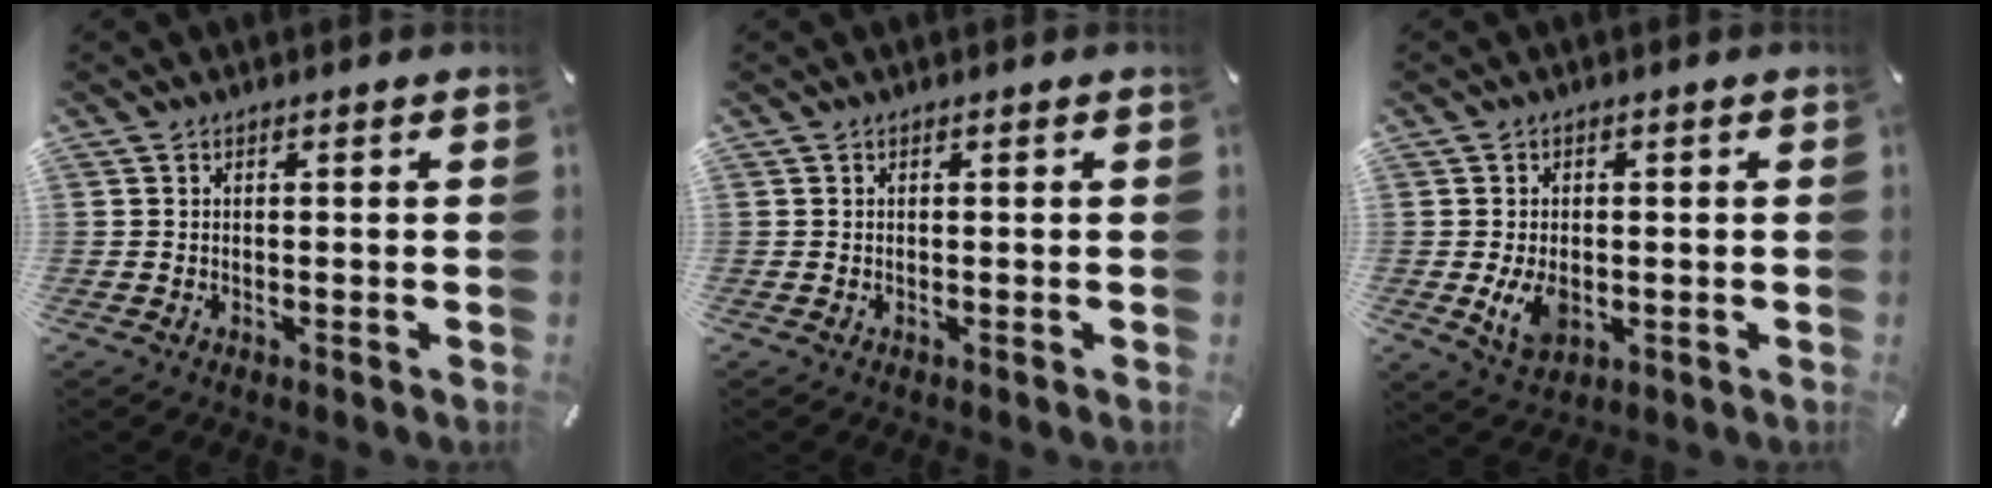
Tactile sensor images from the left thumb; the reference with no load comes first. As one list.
[{"total": 0.0}, {"total": 6.5, "force": [-0.9, 4.7, 4.5], "torque": [-0.094, -0.003, -0.015]}]